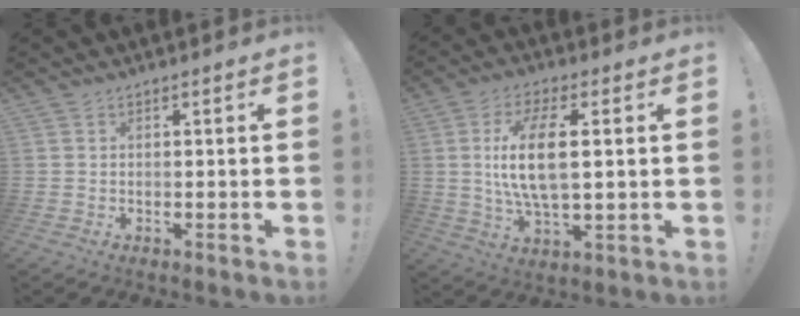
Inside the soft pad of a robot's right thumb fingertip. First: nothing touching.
{"total": 13.2, "force": [1.5, 5.0, 12.1], "torque": [-0.224, -0.005, 0.021]}